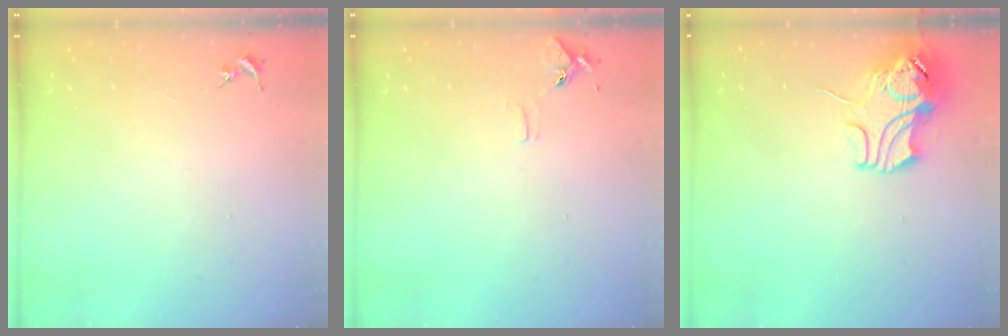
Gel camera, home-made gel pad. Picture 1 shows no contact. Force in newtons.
{"total": 6.2, "press": 6.1, "slide": 0.6}
{"total": 11.2, "press": 11.0, "slide": 1.7}